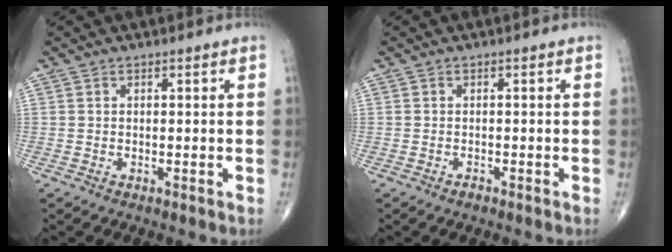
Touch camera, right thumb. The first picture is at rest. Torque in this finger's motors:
{"motor_torque": [-0.22, -0.03, -0.14, -0.04, -0.02]}